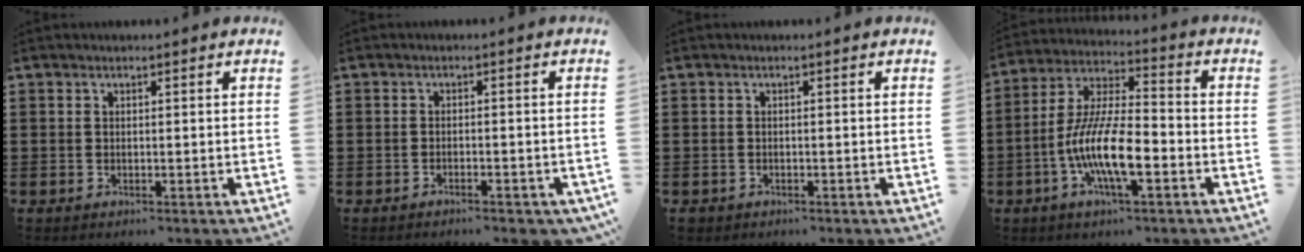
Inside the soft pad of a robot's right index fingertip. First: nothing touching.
{"total": 1.6, "force": [-1.4, 0.2, 0.7], "torque": [-0.015, 0.000, -0.027]}
{"total": 0.8, "force": [-0.6, 0.5, 0.0], "torque": [-0.003, 0.002, -0.014]}
{"total": 11.7, "force": [-4.3, 3.4, 10.3], "torque": [-0.229, -0.009, -0.085]}